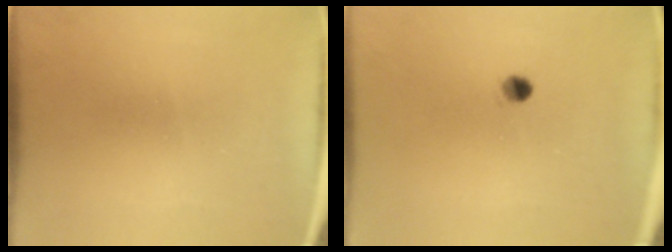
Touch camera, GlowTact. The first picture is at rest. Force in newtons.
{"total": 2.0}